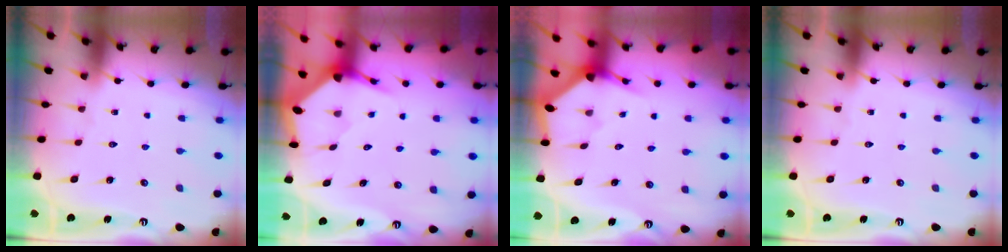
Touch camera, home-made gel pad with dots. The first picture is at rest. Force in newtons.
{"total": 3.4, "press": 3.4, "slide": 0.6}
{"total": 3.3, "press": 3.3, "slide": 0.3}
{"total": 0.0}